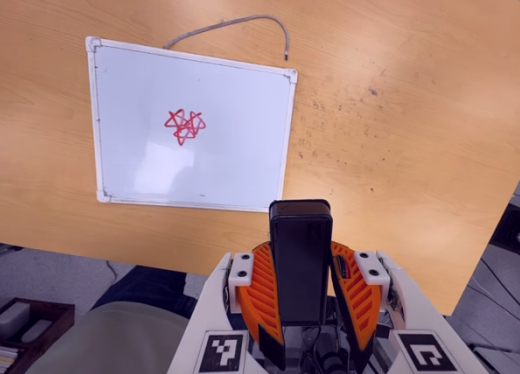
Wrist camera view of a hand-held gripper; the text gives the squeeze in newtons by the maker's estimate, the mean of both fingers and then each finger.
{"total": 8.8, "left": 7.8, "right": 9.9}